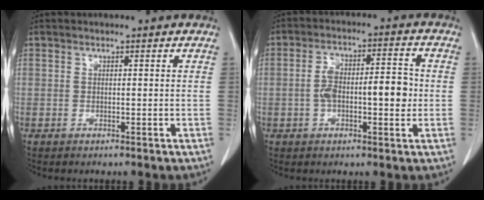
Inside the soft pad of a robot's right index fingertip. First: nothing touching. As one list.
[{"total": 8.8, "force": [-0.8, 3.1, 8.3], "torque": [-0.151, 0.022, -0.012]}]